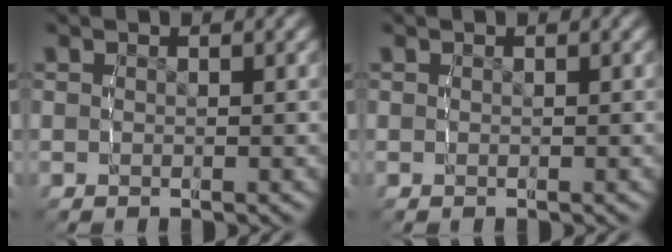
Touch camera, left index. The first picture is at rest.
{"total": 0.0}